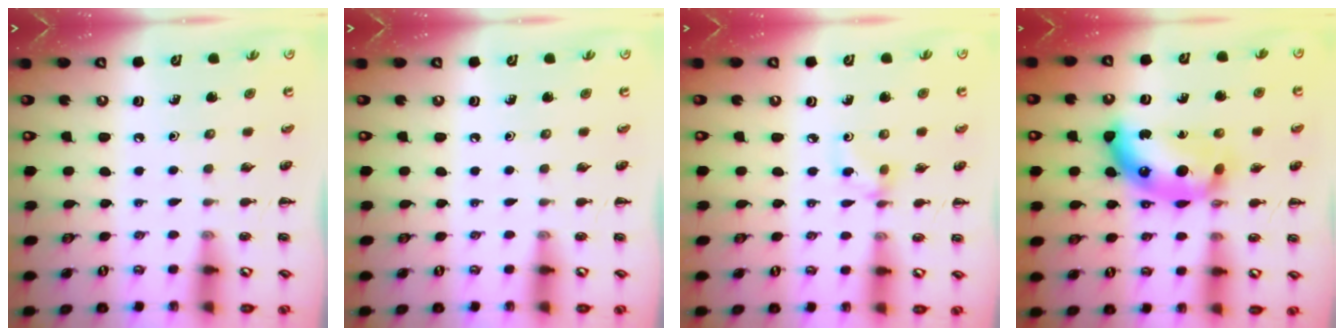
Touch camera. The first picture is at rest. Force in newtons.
{"total": 0.0}
{"total": 3.0, "press": 2.8, "slide": 1.2}
{"total": 15.9, "press": 15.9, "slide": 0.5}